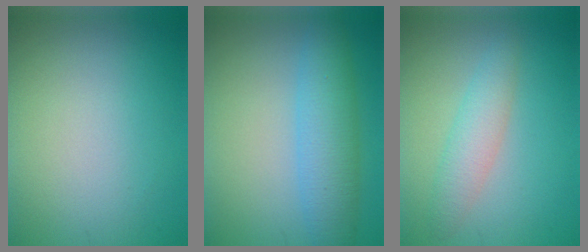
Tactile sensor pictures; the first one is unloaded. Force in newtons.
{"total": 5.1, "press": 5.1, "slide": 0.2}
{"total": 2.9, "press": 2.9, "slide": 0.1}